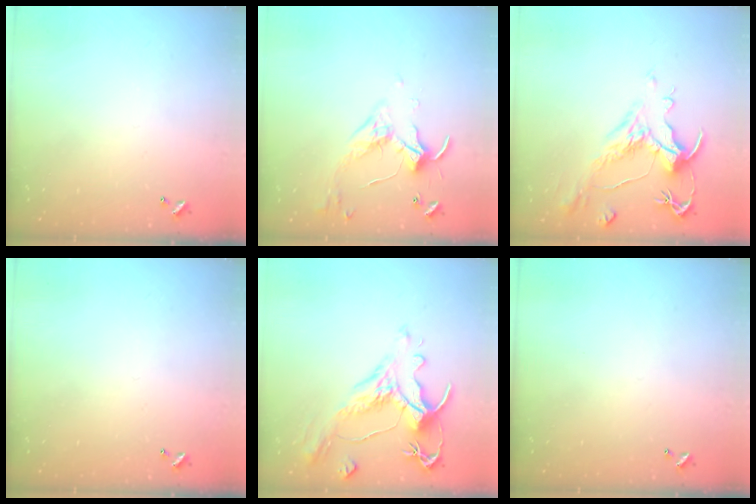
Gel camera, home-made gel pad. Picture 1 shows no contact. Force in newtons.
{"total": 3.3, "press": 3.3, "slide": 0.6}
{"total": 1.5, "press": 0.5, "slide": 1.4}
{"total": 0.0}
{"total": 1.6, "press": 0.3, "slide": 1.5}
{"total": 0.0}